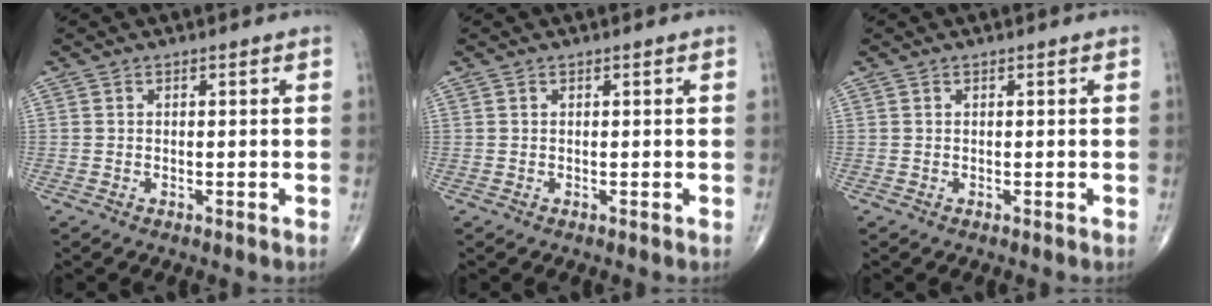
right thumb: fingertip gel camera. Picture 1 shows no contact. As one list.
[{"total": 0.0}, {"total": 0.0}]